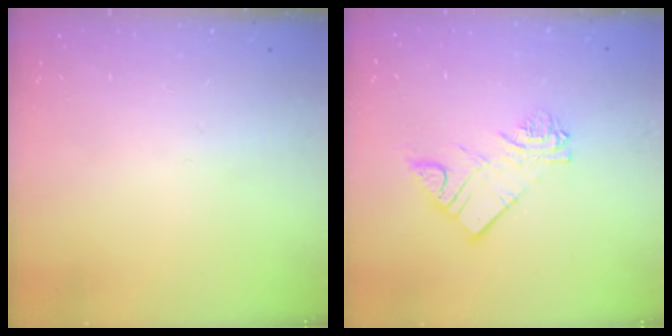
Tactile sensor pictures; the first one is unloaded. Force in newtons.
{"total": 8.9, "press": 8.9, "slide": 0.7}